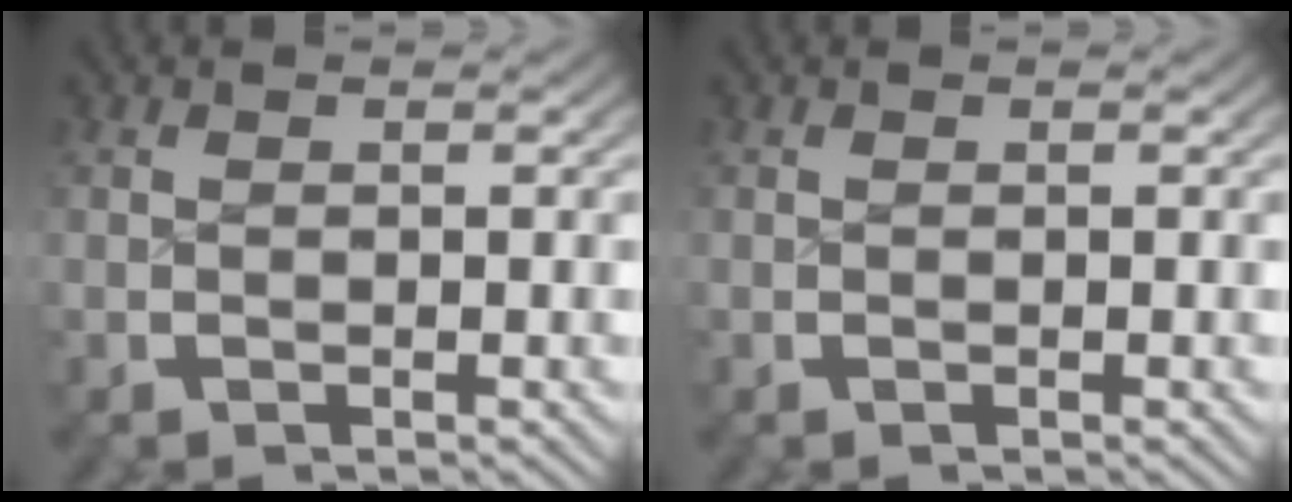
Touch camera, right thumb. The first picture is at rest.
{"total": 0.0}